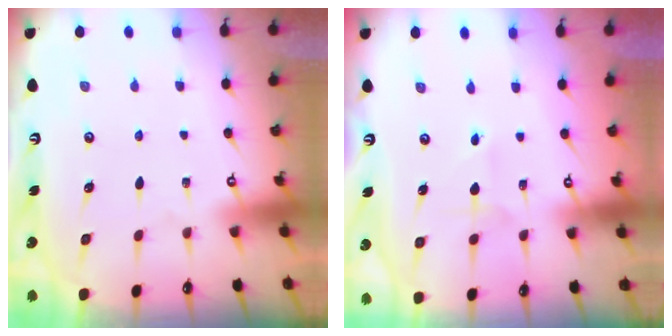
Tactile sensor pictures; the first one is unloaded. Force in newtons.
{"total": 1.9, "press": 1.9, "slide": 0.1}